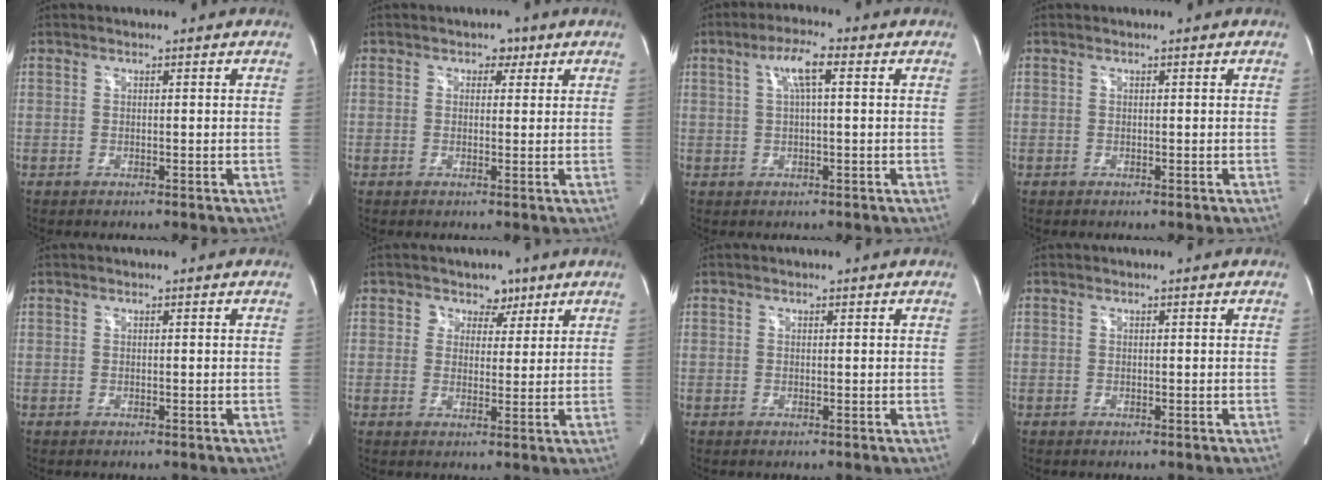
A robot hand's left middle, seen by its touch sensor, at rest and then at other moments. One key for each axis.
{"total": 1.8, "fx": 0.9, "fy": 1.4, "fz": 0.7, "tx": -0.004, "ty": 0.005, "tz": 0.008}
{"total": 4.9, "fx": 1.5, "fy": 0.6, "fz": 4.6, "tx": -0.090, "ty": 0.013, "tz": 0.028}
{"total": 0.0}
{"total": 0.0}
{"total": 3.7, "fx": 2.2, "fy": 2.9, "fz": 0.2, "tx": 0.010, "ty": -0.002, "tz": 0.029}
{"total": 0.0}
{"total": 0.0}